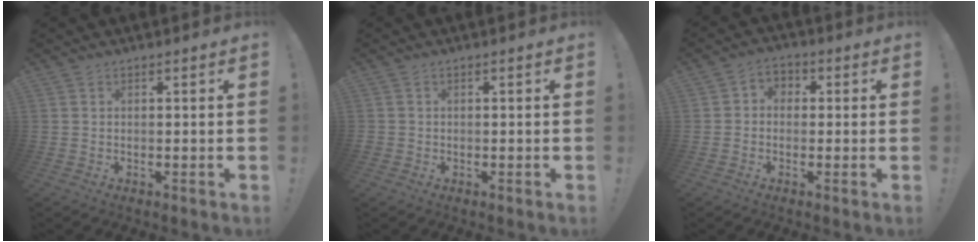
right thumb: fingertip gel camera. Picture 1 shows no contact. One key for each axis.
{"total": 1.1, "fx": -0.3, "fy": 1.0, "fz": 0.2, "tx": -0.003, "ty": 0.002, "tz": -0.006}
{"total": 3.7, "fx": -1.3, "fy": 3.2, "fz": 1.5, "tx": -0.026, "ty": 0.016, "tz": -0.022}